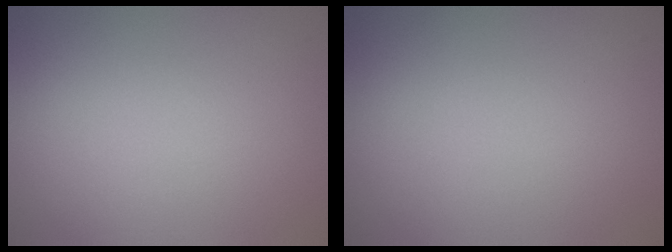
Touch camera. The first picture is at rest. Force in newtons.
{"total": 0.0}